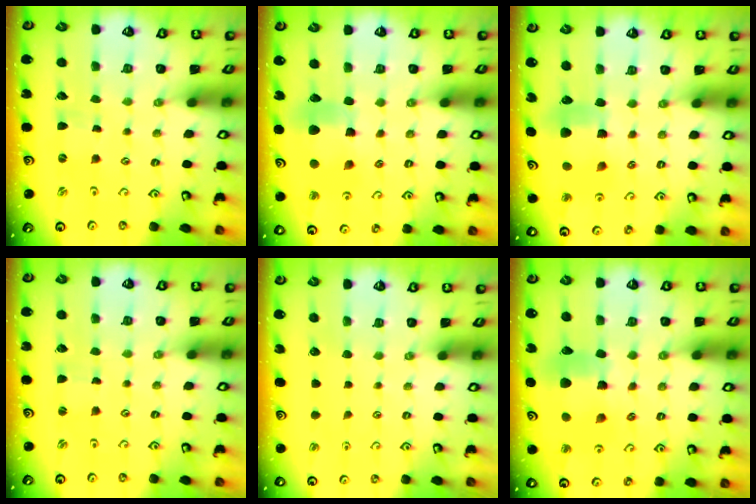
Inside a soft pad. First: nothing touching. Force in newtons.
{"total": 9.2, "press": 9.1, "slide": 1.5}
{"total": 8.1, "press": 7.9, "slide": 1.3}
{"total": 0.0}
{"total": 0.0}
{"total": 11.2, "press": 11.2, "slide": 1.4}